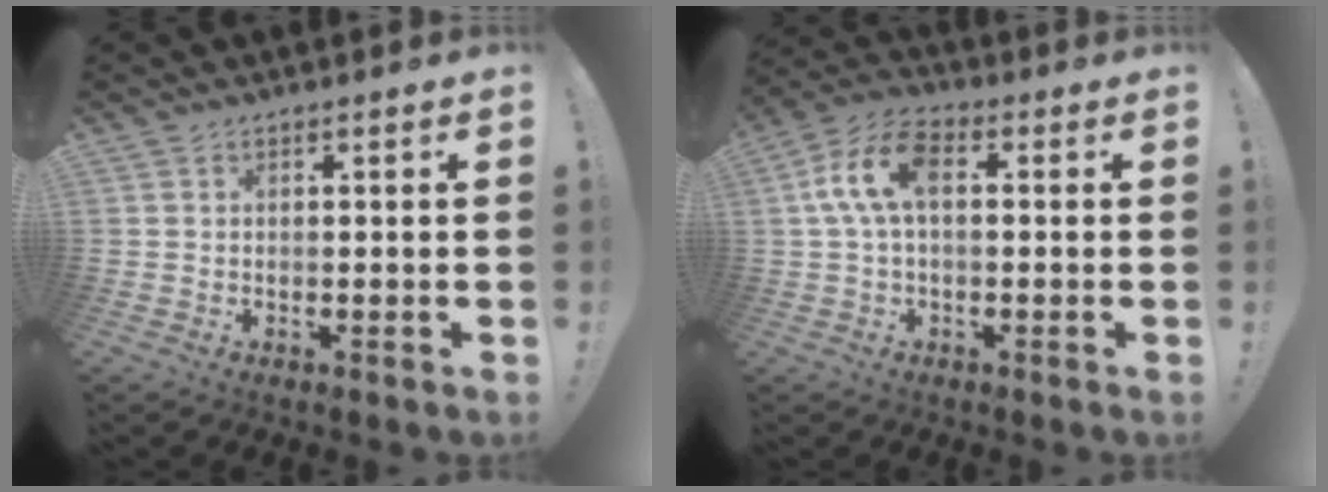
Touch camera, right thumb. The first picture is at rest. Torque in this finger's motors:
{"motor_torque": [0.51, 0.78, 1.38, -0.19, 0.47]}